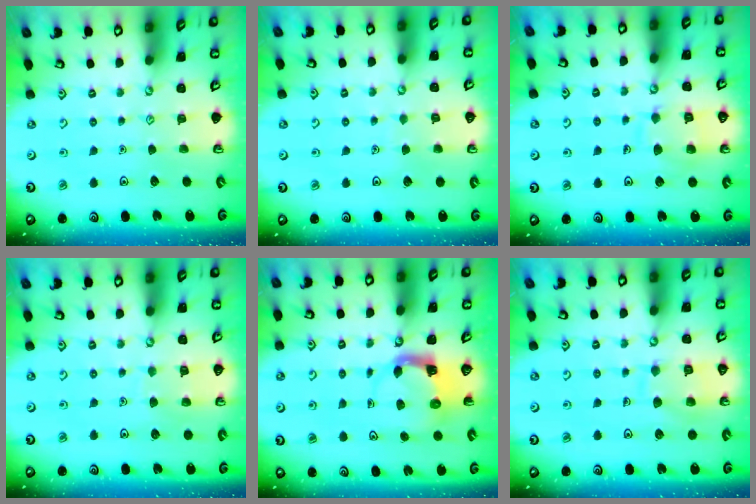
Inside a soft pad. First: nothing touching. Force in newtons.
{"total": 2.9, "press": 2.9, "slide": 0.3}
{"total": 9.7, "press": 9.6, "slide": 0.8}
{"total": 6.1, "press": 6.1, "slide": 0.4}
{"total": 4.0, "press": 3.9, "slide": 0.6}
{"total": 10.7, "press": 10.7, "slide": 1.0}